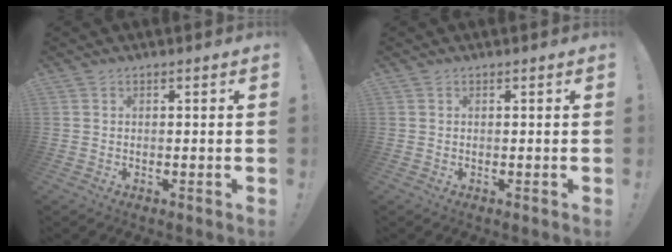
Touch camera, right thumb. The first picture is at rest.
{"total": 0.0}